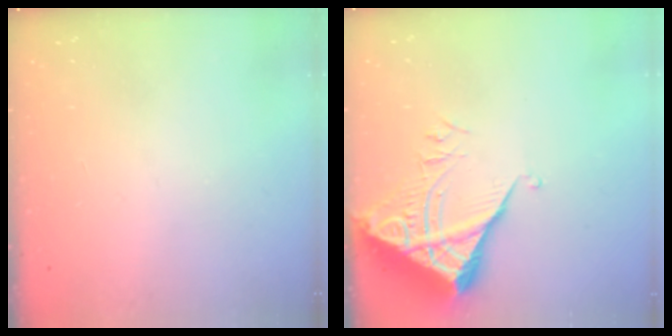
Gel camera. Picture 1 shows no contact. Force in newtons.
{"total": 6.1, "press": 6.0, "slide": 0.7}